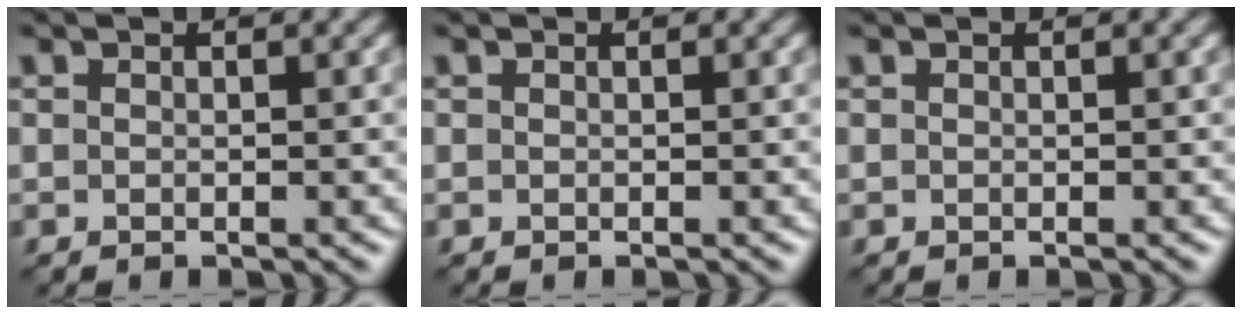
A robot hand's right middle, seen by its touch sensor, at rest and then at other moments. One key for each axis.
{"total": 0.0}
{"total": 0.0}